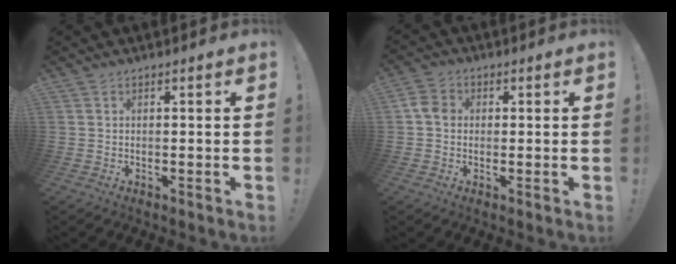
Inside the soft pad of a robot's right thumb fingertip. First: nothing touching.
{"total": 4.9, "force": [0.0, 3.9, 3.0], "torque": [-0.047, 0.013, 0.002]}